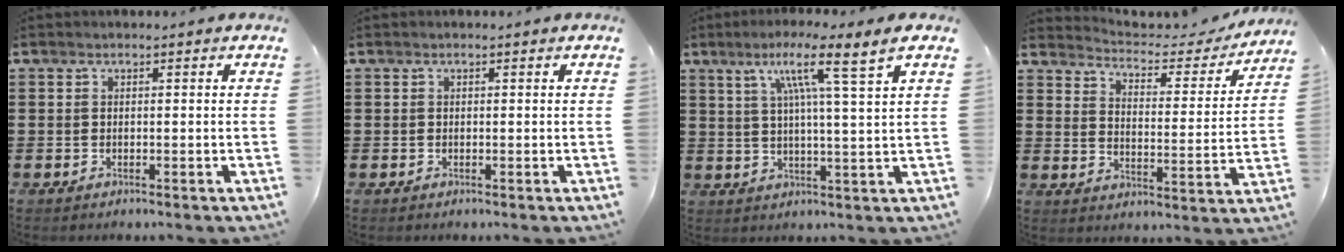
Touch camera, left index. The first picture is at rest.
{"total": 0.0}
{"total": 8.4, "force": [4.3, -0.7, 7.2], "torque": [-0.136, -0.010, 0.062]}
{"total": 3.7, "force": [3.6, 0.6, 0.7], "torque": [-0.040, -0.029, 0.055]}